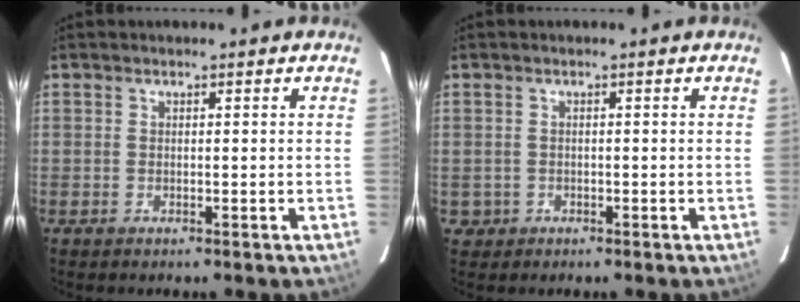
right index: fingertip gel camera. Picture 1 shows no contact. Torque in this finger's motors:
{"motor_torque": [-0.43, 0.07, -1.05, -0.21]}